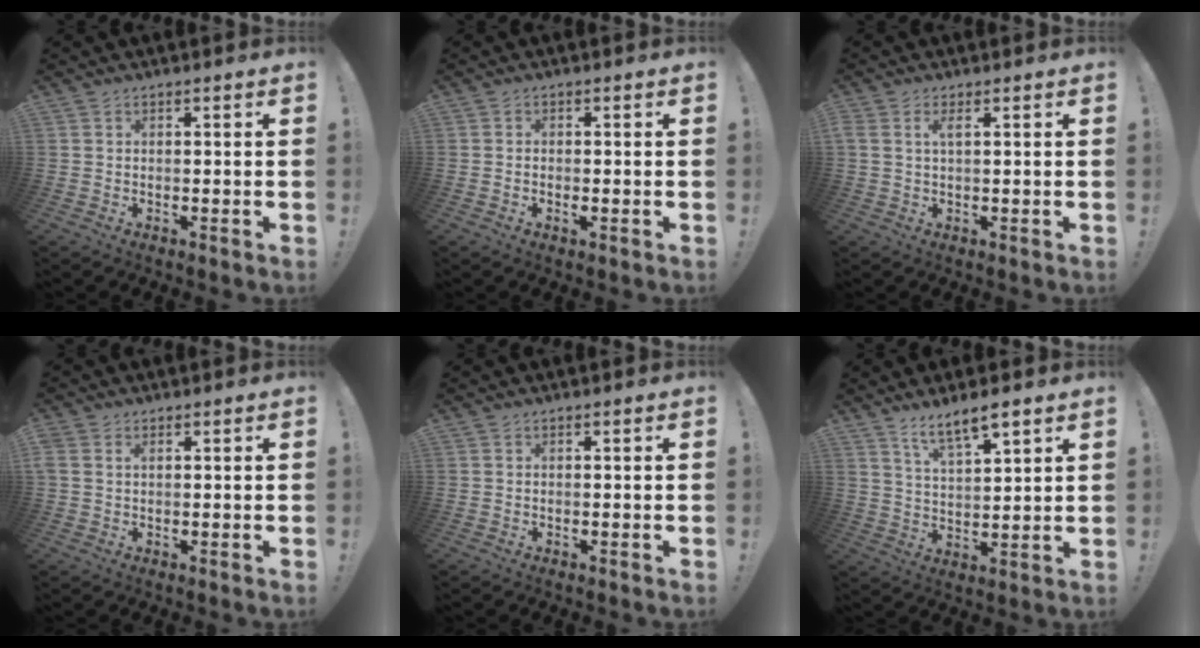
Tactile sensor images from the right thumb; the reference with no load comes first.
{"total": 1.0, "force": [-0.6, 0.5, 0.6], "torque": [-0.016, 0.004, -0.009]}
{"total": 2.0, "force": [1.2, 0.6, 1.5], "torque": [-0.026, -0.002, 0.022]}
{"total": 1.4, "force": [0.7, 0.9, 0.8], "torque": [-0.020, 0.004, 0.013]}
{"total": 0.0}
{"total": 8.3, "force": [6.4, 1.9, 4.9], "torque": [-0.076, -0.038, 0.112]}